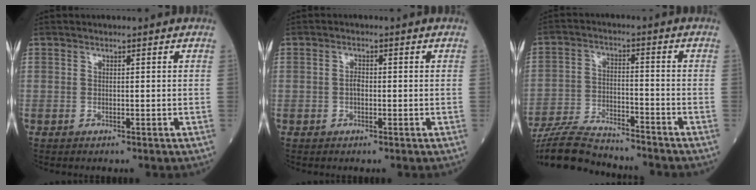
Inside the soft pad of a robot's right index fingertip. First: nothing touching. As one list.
[{"total": 1.4, "force": [-0.3, 0.7, 1.1], "torque": [-0.020, 0.003, -0.007]}, {"total": 12.9, "force": [-12.1, 1.3, 4.2], "torque": [-0.078, -0.007, -0.209]}]